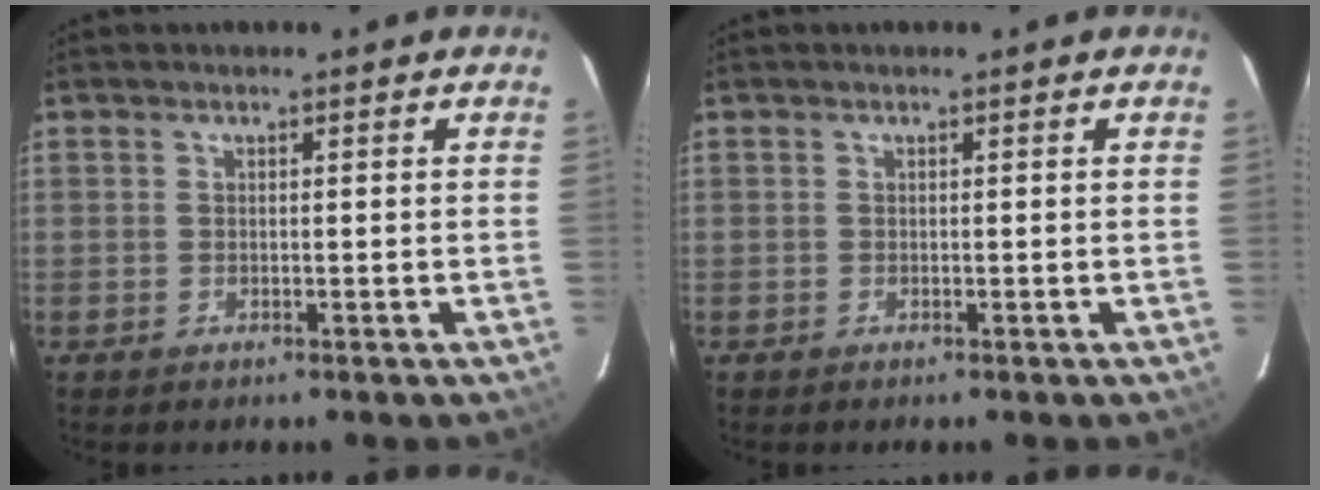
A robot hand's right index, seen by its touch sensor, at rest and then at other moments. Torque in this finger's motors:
{"motor_torque": [0.29, 0.13, 0.01, 0.01]}